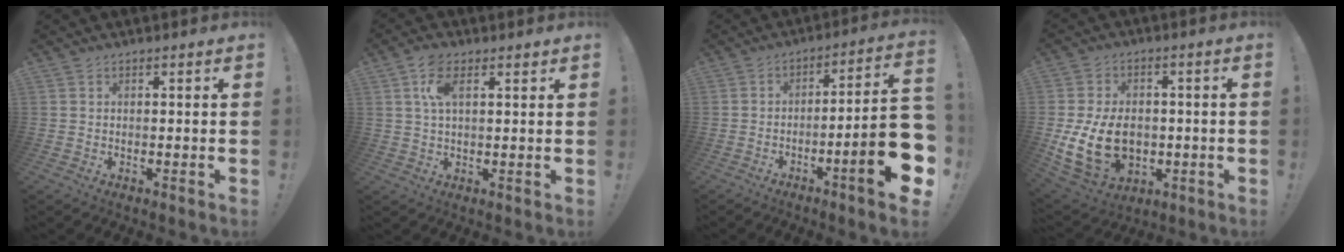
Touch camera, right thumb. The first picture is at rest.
{"total": 7.1, "force": [2.8, 3.3, 5.6], "torque": [-0.104, 0.004, 0.051]}
{"total": 18.3, "force": [-5.3, 2.4, 17.3], "torque": [-0.247, 0.014, -0.078]}
{"total": 15.8, "force": [-2.4, 11.5, 10.6], "torque": [-0.182, 0.007, -0.030]}